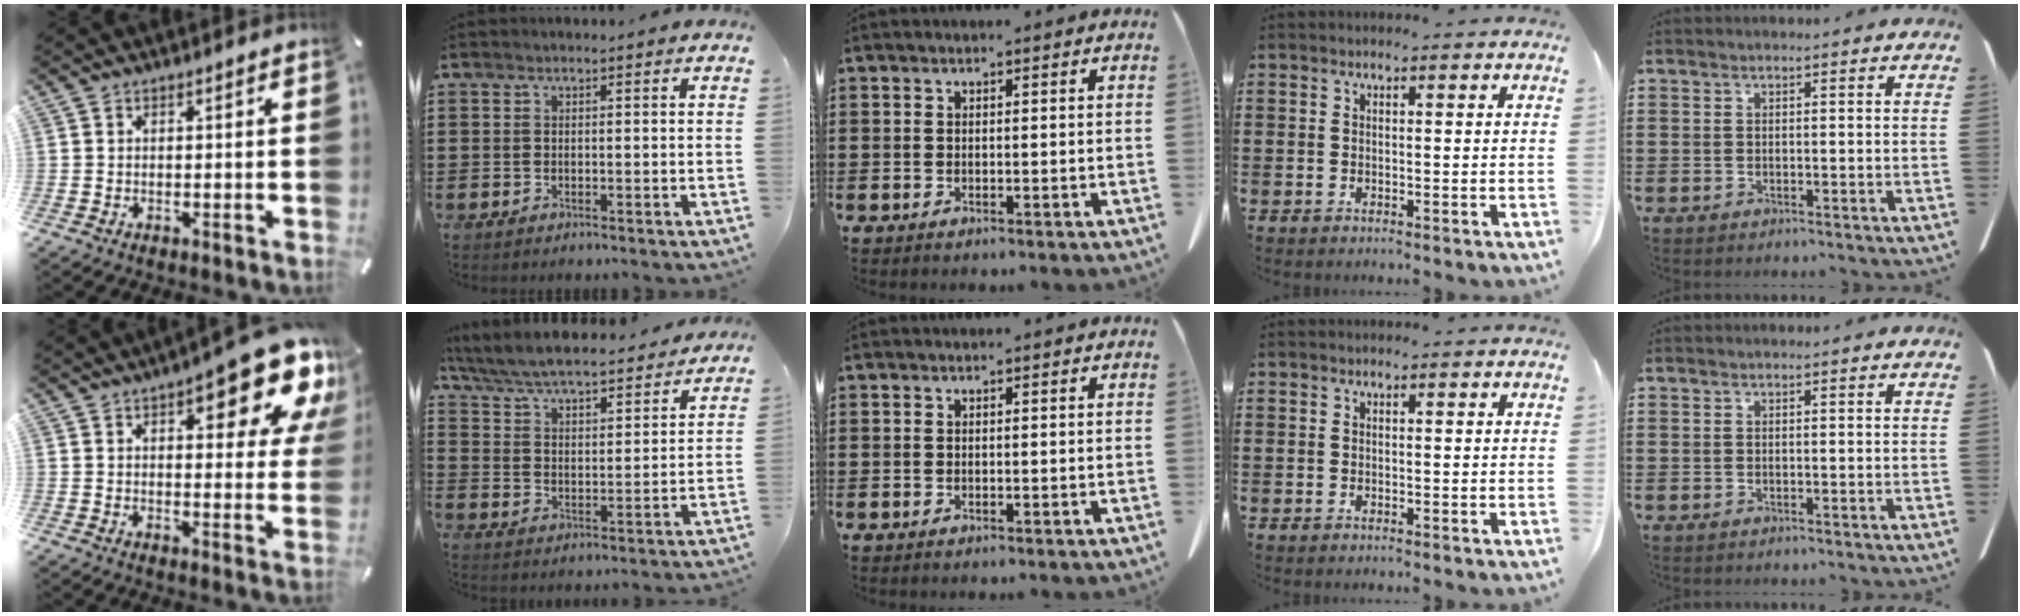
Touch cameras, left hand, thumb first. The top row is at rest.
{"thumb": {"total": 17.9, "force": [9.7, 6.6, 13.5], "torque": [-0.172, -0.059, 0.153]}, "index": {"total": 6.0, "force": [5.8, 0.2, 1.6], "torque": [-0.058, -0.040, 0.096]}}